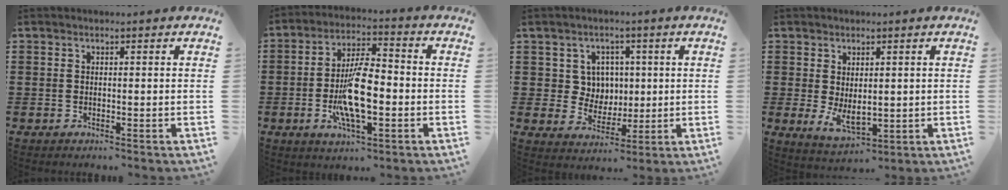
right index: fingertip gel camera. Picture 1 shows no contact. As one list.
[{"total": 10.9, "force": [-2.4, 3.8, 9.9], "torque": [-0.203, -0.007, -0.044]}, {"total": 5.4, "force": [1.3, 5.0, 1.6], "torque": [-0.049, 0.015, 0.021]}, {"total": 4.2, "force": [0.2, 2.4, 3.5], "torque": [-0.063, 0.000, 0.002]}]